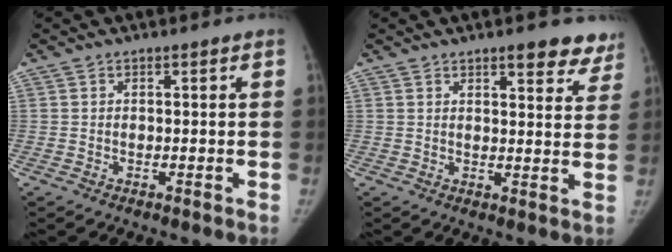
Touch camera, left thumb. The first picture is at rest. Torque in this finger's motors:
{"motor_torque": [0.26, -0.13, 0.65, -0.58, 0.15]}